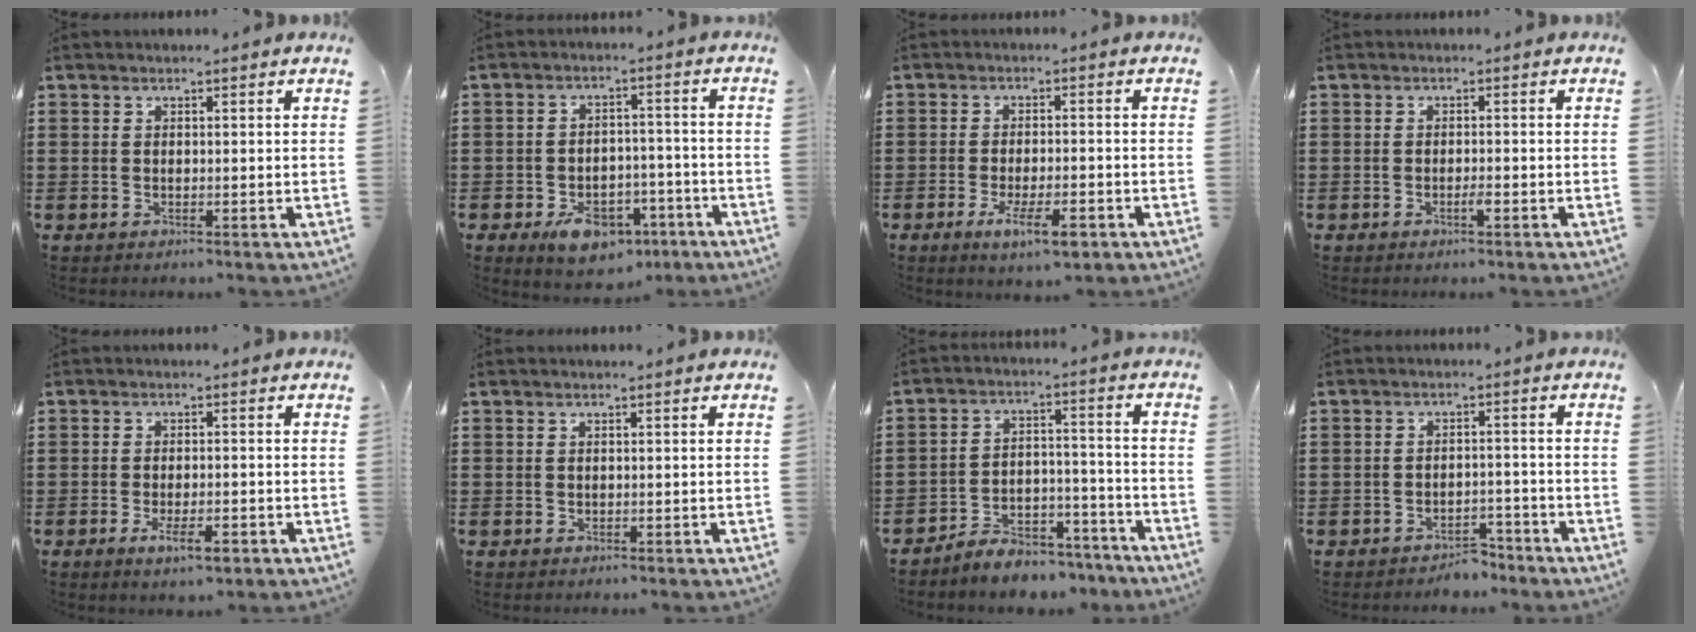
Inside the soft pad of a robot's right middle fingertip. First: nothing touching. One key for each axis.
{"total": 7.4, "fx": -4.6, "fy": 4.0, "fz": 4.2, "tx": -0.068, "ty": 0.015, "tz": -0.082}
{"total": 5.7, "fx": -3.0, "fy": 1.7, "fz": 4.6, "tx": -0.091, "ty": -0.006, "tz": -0.053}
{"total": 1.3, "fx": -0.6, "fy": 0.1, "fz": 1.1, "tx": -0.022, "ty": -0.002, "tz": -0.011}
{"total": 4.0, "fx": -2.1, "fy": 1.3, "fz": 3.2, "tx": -0.057, "ty": 0.000, "tz": -0.036}
{"total": 0.0}
{"total": 6.1, "fx": -5.9, "fy": 1.2, "fz": 0.6, "tx": -0.007, "ty": 0.019, "tz": -0.115}
{"total": 3.0, "fx": -3.0, "fy": 0.6, "fz": 0.0, "tx": -0.007, "ty": 0.002, "tz": -0.062}